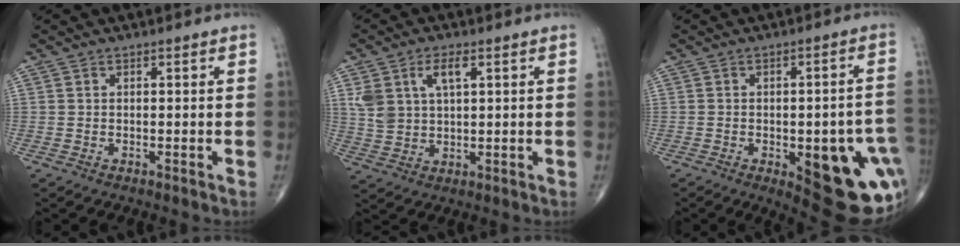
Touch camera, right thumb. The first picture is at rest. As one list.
[{"total": 7.7, "force": [3.1, 4.1, 5.8], "torque": [-0.112, -0.003, 0.065]}, {"total": 20.8, "force": [-5.8, 7.9, 18.4], "torque": [-0.164, 0.014, -0.045]}]